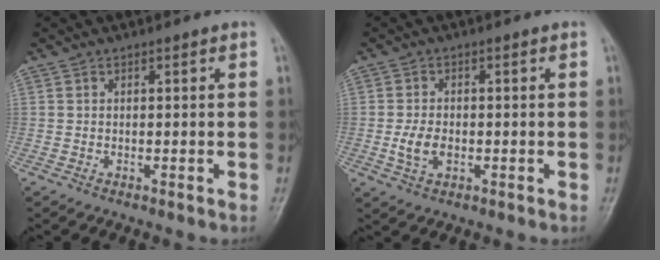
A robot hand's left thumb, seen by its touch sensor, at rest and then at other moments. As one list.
[{"total": 4.2, "force": [-0.7, 2.8, 3.2], "torque": [-0.061, 0.001, -0.010]}]